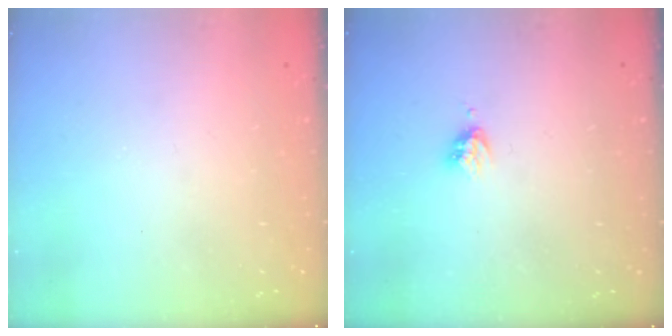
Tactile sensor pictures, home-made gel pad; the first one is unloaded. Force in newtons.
{"total": 3.2, "press": 3.2, "slide": 0.3}